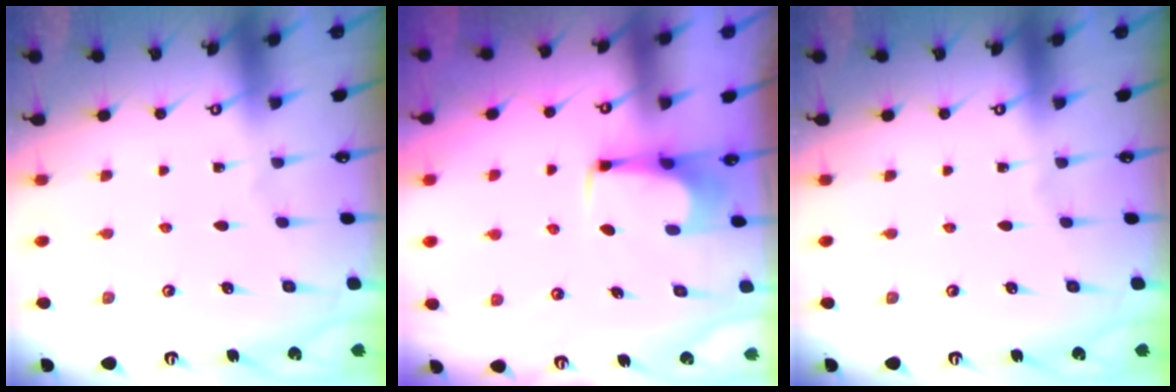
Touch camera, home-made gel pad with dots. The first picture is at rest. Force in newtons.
{"total": 0.0}
{"total": 0.0}